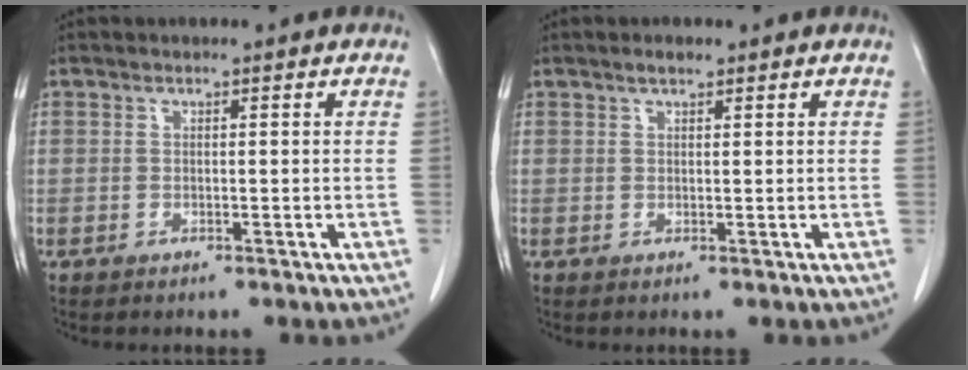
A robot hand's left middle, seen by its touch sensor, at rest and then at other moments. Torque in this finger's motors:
{"motor_torque": [0.50, -0.40, -0.03, 0.00]}